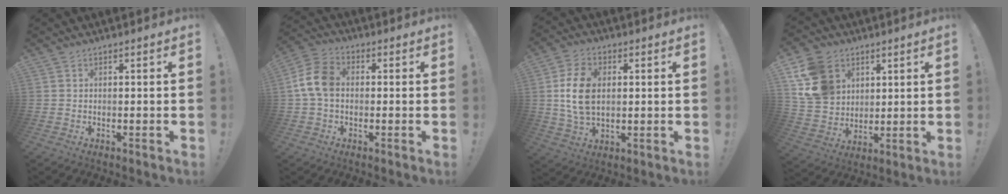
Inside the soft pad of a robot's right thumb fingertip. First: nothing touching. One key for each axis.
{"total": 10.2, "fx": 0.2, "fy": 6.9, "fz": 7.6, "tx": -0.148, "ty": 0.014, "tz": 0.008}
{"total": 13.2, "fx": 1.4, "fy": 8.7, "fz": 9.8, "tx": -0.176, "ty": 0.001, "tz": 0.026}
{"total": 16.1, "fx": 6.3, "fy": 12.9, "fz": 7.2, "tx": -0.128, "ty": -0.024, "tz": 0.130}